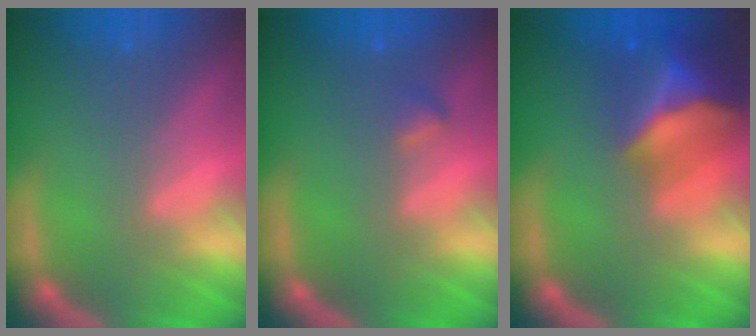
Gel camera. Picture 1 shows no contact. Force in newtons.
{"total": 0.9}
{"total": 10.0}